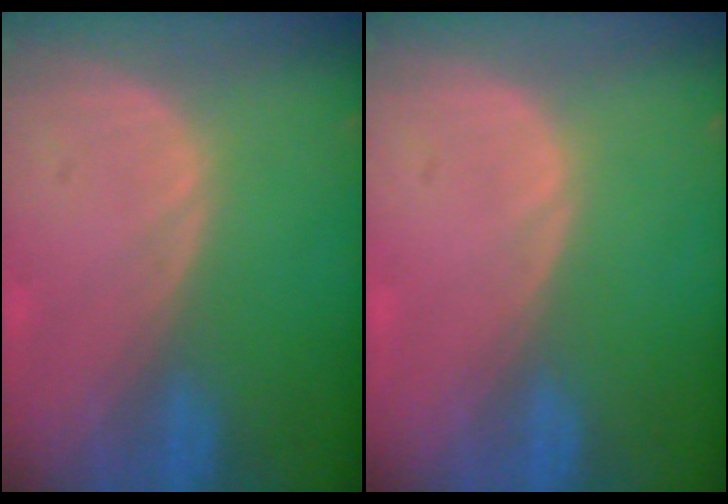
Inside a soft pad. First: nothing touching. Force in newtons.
{"total": 0.0}